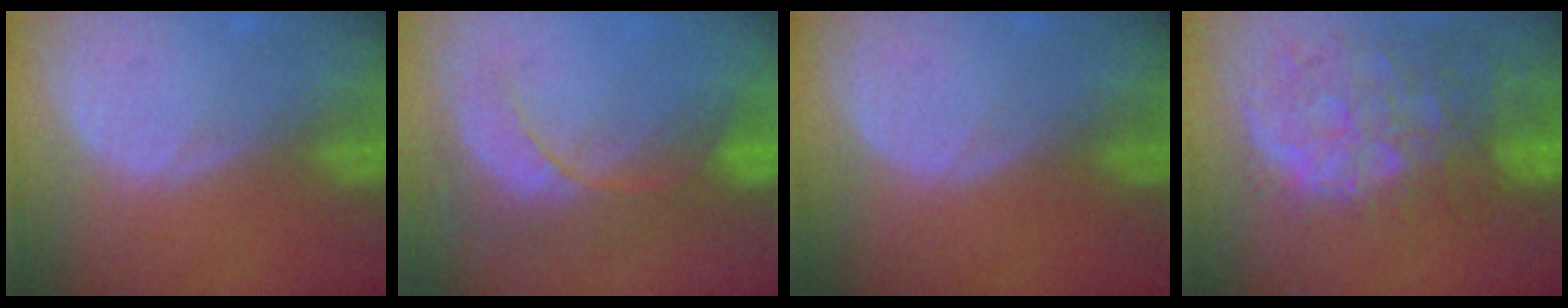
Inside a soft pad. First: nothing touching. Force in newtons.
{"total": 8.6, "press": 7.6, "slide": 4.0}
{"total": 0.0}
{"total": 13.3, "press": 10.9, "slide": 7.6}